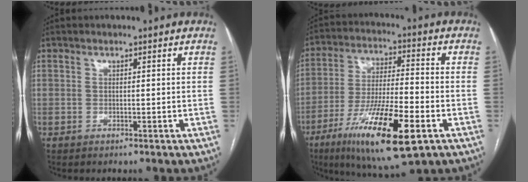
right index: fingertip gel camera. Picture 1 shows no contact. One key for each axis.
{"total": 17.5, "fx": -8.4, "fy": 2.8, "fz": 15.1, "tx": -0.285, "ty": -0.032, "tz": -0.140}